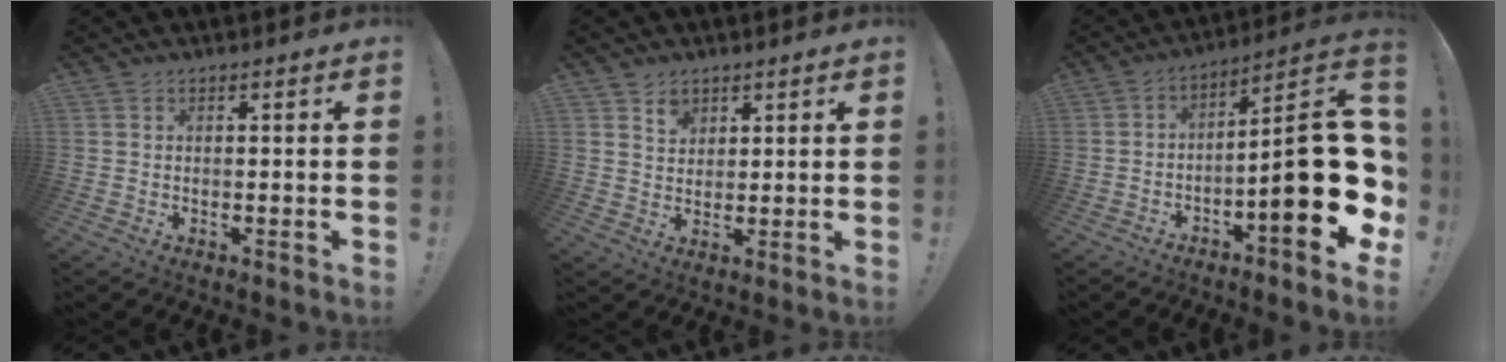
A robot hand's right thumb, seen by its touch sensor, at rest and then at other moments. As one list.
[{"total": 4.2, "force": [2.9, 2.8, 1.0], "torque": [-0.005, -0.016, 0.050]}, {"total": 21.8, "force": [-4.0, 5.5, 20.7], "torque": [-0.315, 0.026, -0.057]}]